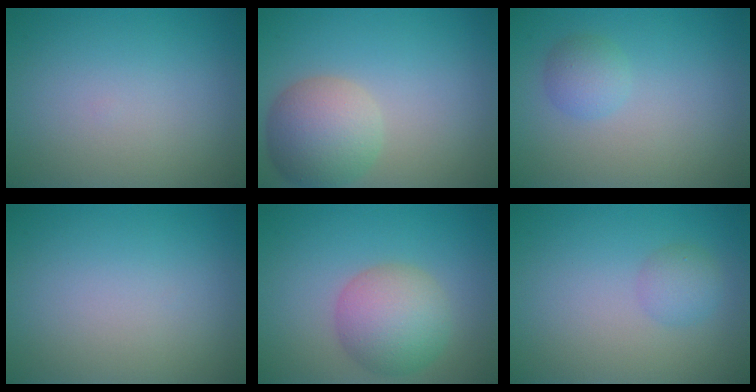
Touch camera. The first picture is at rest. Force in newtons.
{"total": 5.4, "press": 5.4, "slide": 0.5}
{"total": 1.8, "press": 1.8, "slide": 0.0}
{"total": 0.0}
{"total": 5.4, "press": 5.4, "slide": 0.2}
{"total": 1.7, "press": 1.7, "slide": 0.0}